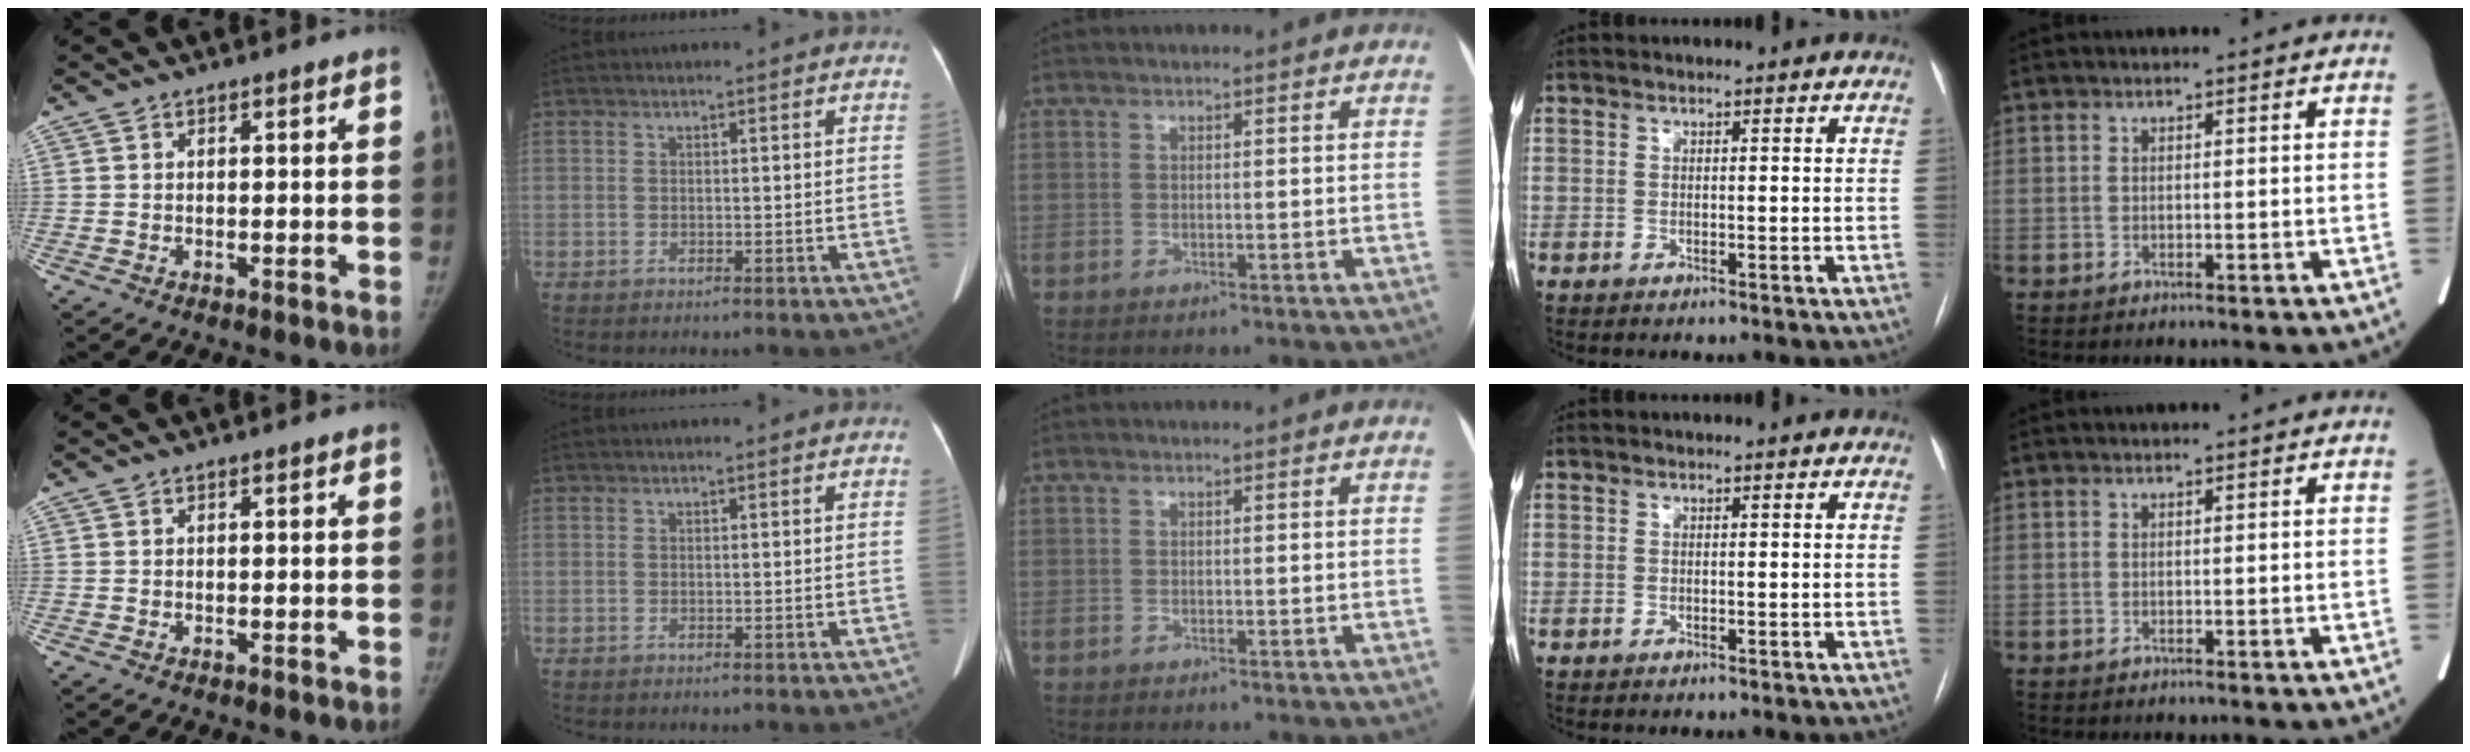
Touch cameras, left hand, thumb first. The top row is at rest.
{}